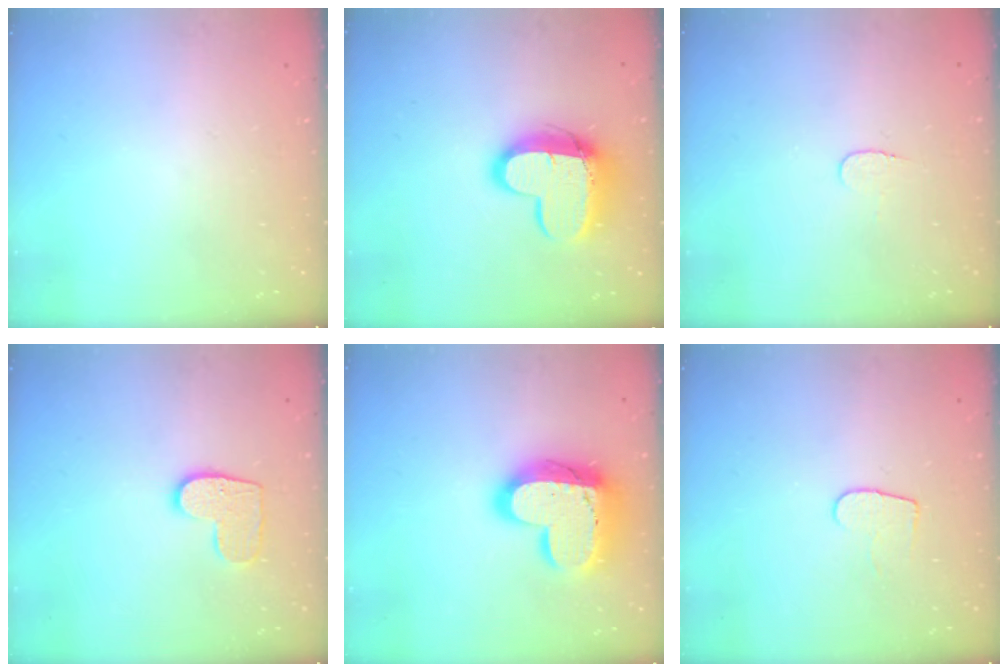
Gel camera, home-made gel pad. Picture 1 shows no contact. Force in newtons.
{"total": 13.7, "press": 13.6, "slide": 1.3}
{"total": 3.7, "press": 3.7, "slide": 0.3}
{"total": 9.2, "press": 9.2, "slide": 0.3}
{"total": 19.8, "press": 19.7, "slide": 1.5}
{"total": 6.3, "press": 6.3, "slide": 0.6}